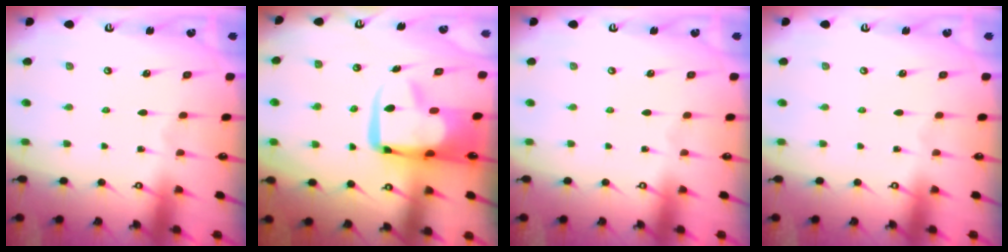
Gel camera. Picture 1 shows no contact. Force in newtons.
{"total": 12.9, "press": 12.8, "slide": 1.7}
{"total": 0.0}
{"total": 0.0}